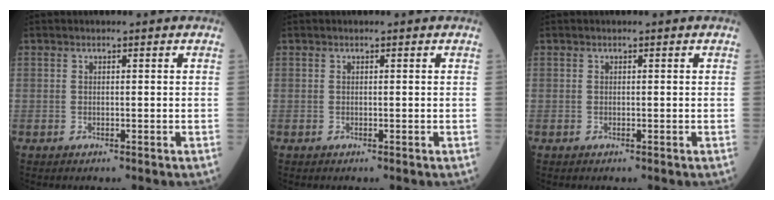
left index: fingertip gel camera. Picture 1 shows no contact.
{"total": 0.0}
{"total": 0.0}